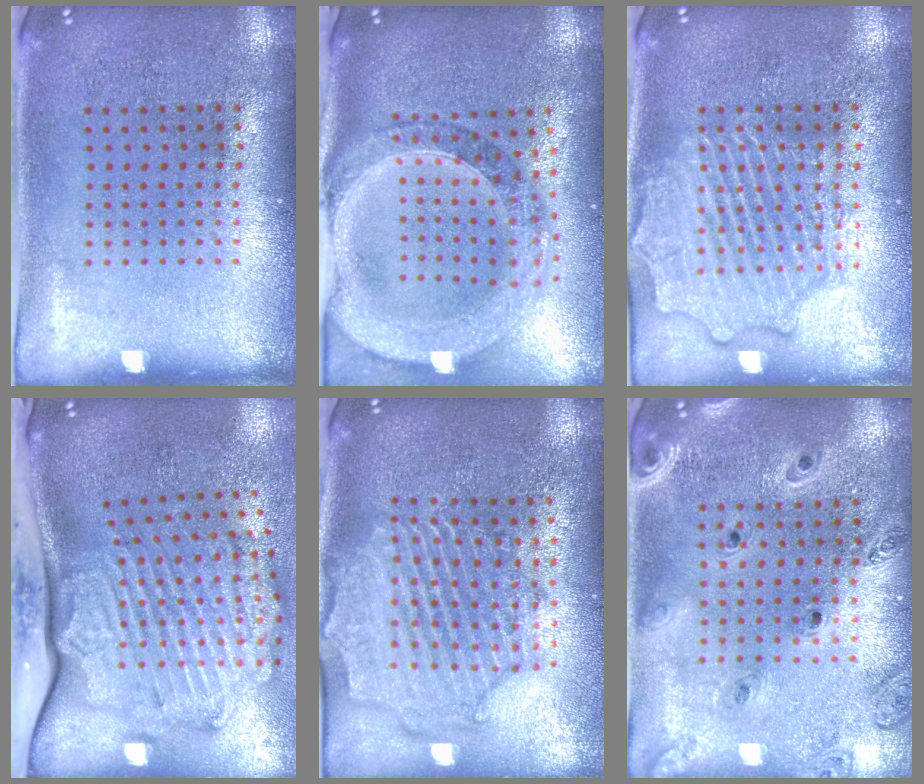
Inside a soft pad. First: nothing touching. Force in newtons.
{"total": 1.9, "press": 1.8, "slide": 0.7}
{"total": 3.6, "press": 3.6, "slide": 0.4}
{"total": 3.3, "press": 2.5, "slide": 2.2}
{"total": 2.3, "press": 2.2, "slide": 0.8}
{"total": 1.3, "press": 1.3, "slide": 0.2}